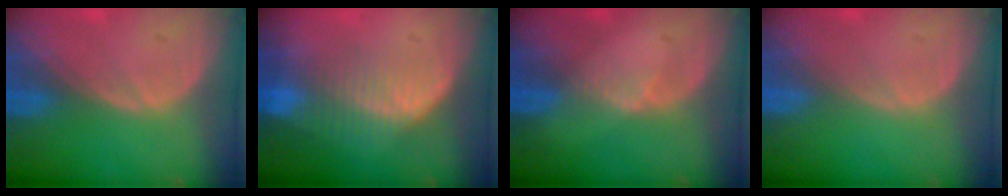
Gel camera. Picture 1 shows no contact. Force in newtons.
{"total": 7.1, "press": 6.5, "slide": 2.8}
{"total": 1.1, "press": 1.1, "slide": 0.2}
{"total": 0.0}